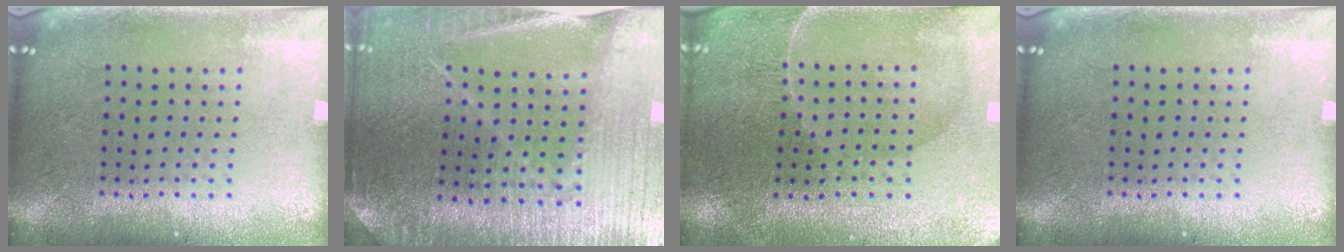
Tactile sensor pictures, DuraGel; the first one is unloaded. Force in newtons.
{"total": 3.0, "press": 3.0, "slide": 0.2}
{"total": 0.7, "press": 0.6, "slide": 0.4}
{"total": 0.0}